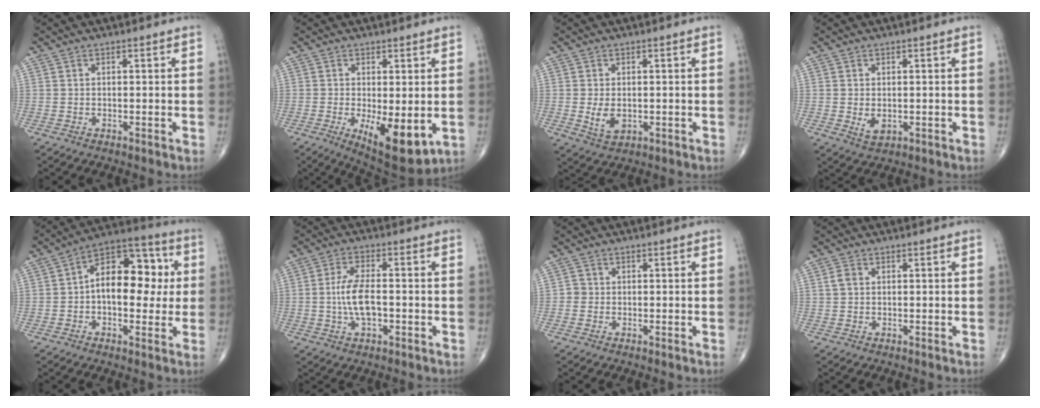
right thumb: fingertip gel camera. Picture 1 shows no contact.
{"total": 10.9, "force": [-2.4, 4.2, 9.7], "torque": [-0.141, -0.025, -0.023]}
{"total": 4.3, "force": [-0.4, 2.8, 3.2], "torque": [-0.051, -0.007, 0.002]}
{"total": 2.9, "force": [-0.2, 1.9, 2.1], "torque": [-0.031, -0.006, 0.005]}
{"total": 15.5, "force": [1.0, 9.1, 12.4], "torque": [-0.147, 0.034, 0.005]}
{"total": 7.2, "force": [-0.9, 3.2, 6.4], "torque": [-0.127, 0.010, -0.019]}
{"total": 1.3, "force": [-0.3, 1.3, 0.3], "torque": [0.005, 0.005, -0.008]}
{"total": 1.7, "force": [0.3, 1.3, 1.0], "torque": [-0.021, 0.005, 0.007]}